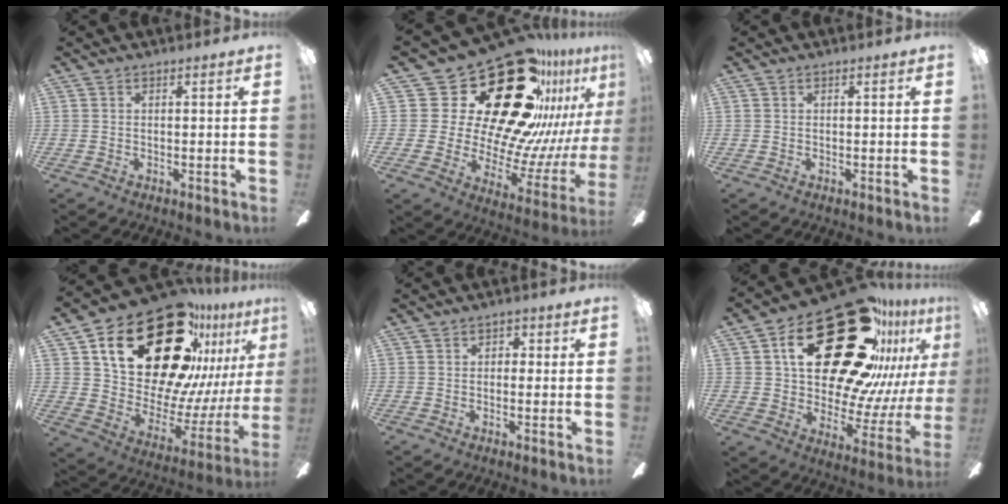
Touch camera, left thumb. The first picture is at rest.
{"total": 36.8, "force": [20.2, 19.7, 23.7], "torque": [-0.341, -0.172, 0.392]}
{"total": 0.0}
{"total": 33.8, "force": [19.0, 18.1, 21.3], "torque": [-0.326, -0.113, 0.357]}
{"total": 1.7, "force": [-0.3, 1.4, 0.8], "torque": [-0.015, 0.009, -0.007]}
{"total": 36.8, "force": [18.4, 18.2, 26.1], "torque": [-0.364, -0.107, 0.344]}